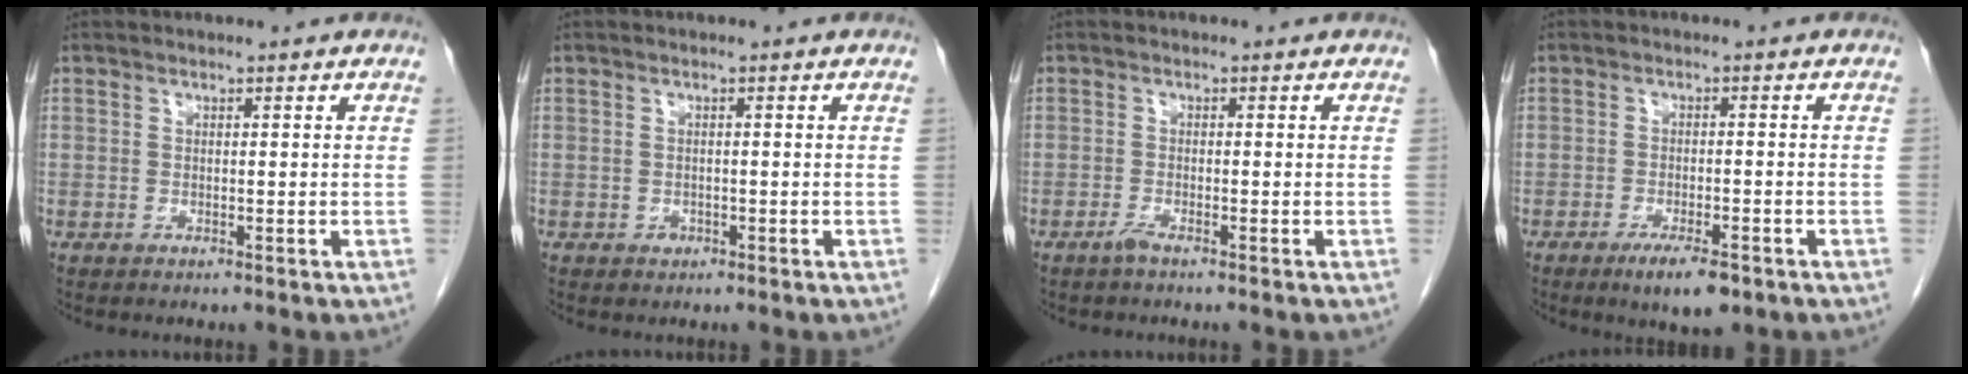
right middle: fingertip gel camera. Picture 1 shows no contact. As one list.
[{"total": 0.9, "force": [-0.4, 0.7, 0.2], "torque": [-0.003, 0.002, -0.004]}, {"total": 1.2, "force": [-1.0, 0.0, 0.7], "torque": [-0.019, -0.002, -0.021]}, {"total": 5.5, "force": [-3.4, 1.4, 4.0], "torque": [-0.071, -0.010, -0.048]}]